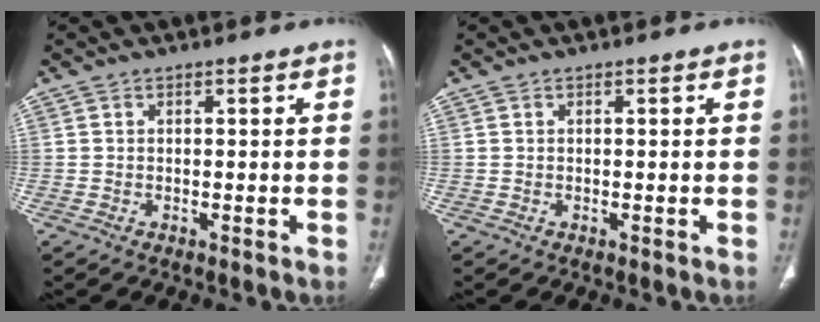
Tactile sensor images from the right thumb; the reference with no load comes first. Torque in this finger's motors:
{"motor_torque": [-0.03, 0.03, -0.06, 0.01, 0.01]}